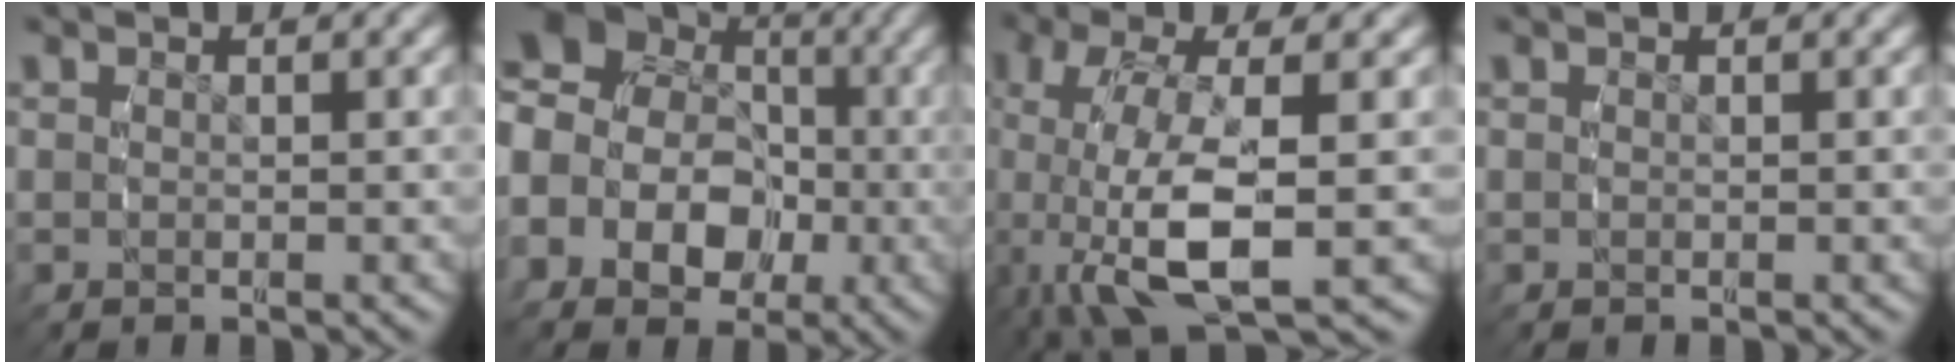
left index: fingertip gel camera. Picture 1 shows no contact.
{"total": 13.2, "force": [0.2, 11.3, 6.9], "torque": [-0.136, -0.018, -0.001]}
{"total": 8.7, "force": [-1.4, 4.5, 7.3], "torque": [-0.183, -0.045, 0.010]}
{"total": 0.0}